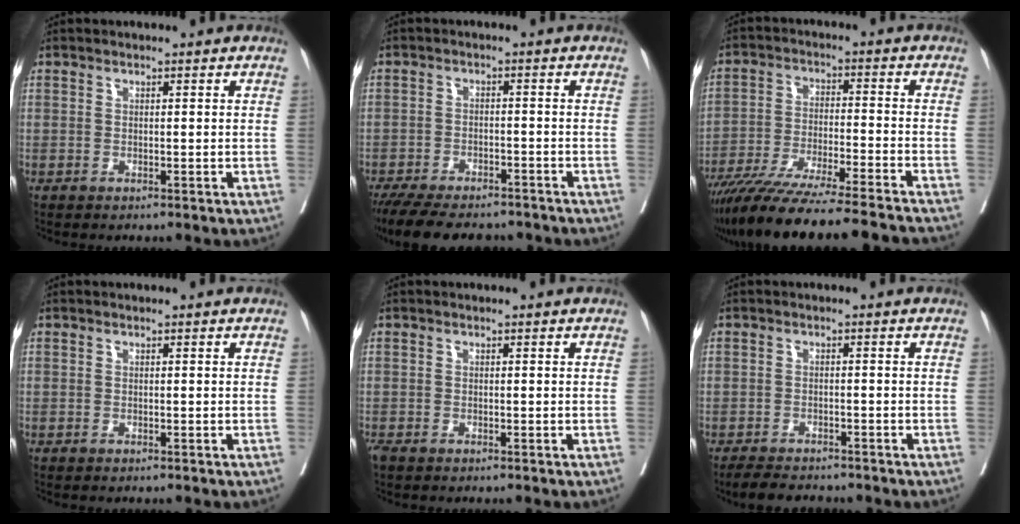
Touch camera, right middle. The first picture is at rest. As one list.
[{"total": 13.6, "force": [-11.7, 4.2, 5.5], "torque": [-0.116, -0.009, -0.166]}, {"total": 19.9, "force": [-17.5, -0.7, 9.5], "torque": [-0.148, -0.050, -0.275]}, {"total": 0.0}, {"total": 1.0, "force": [-0.8, 0.4, 0.5], "torque": [-0.015, -0.005, -0.015]}, {"total": 4.9, "force": [-4.4, 1.4, 1.6], "torque": [-0.028, -0.010, -0.070]}]